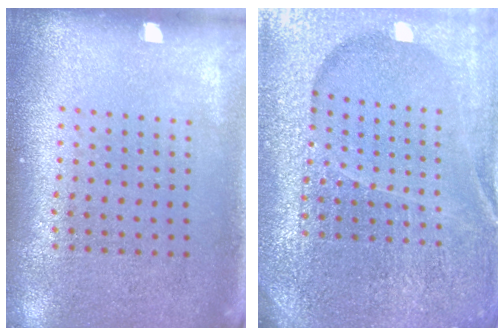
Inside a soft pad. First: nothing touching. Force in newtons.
{"total": 5.5, "press": 5.0, "slide": 2.5}